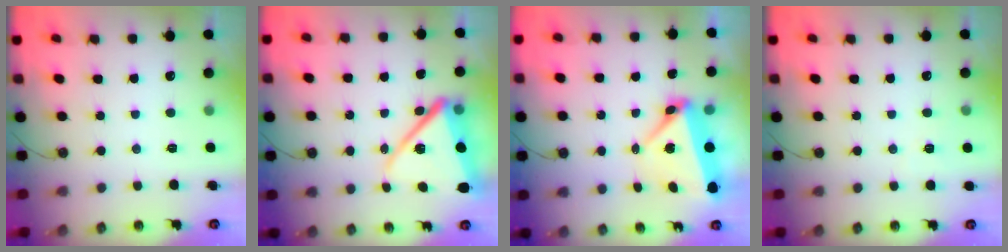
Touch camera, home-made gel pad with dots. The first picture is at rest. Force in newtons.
{"total": 15.3, "press": 15.3, "slide": 1.5}
{"total": 7.2, "press": 7.2, "slide": 0.8}
{"total": 3.5, "press": 3.0, "slide": 1.9}